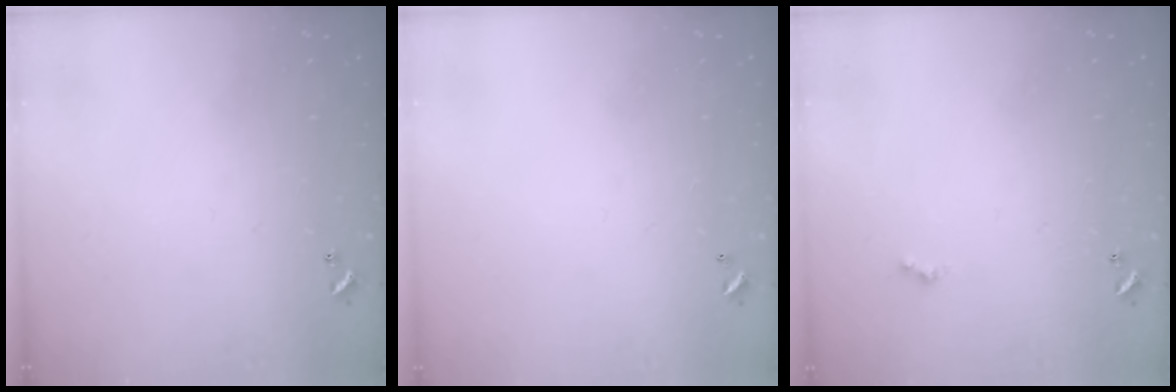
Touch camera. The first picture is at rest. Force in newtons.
{"total": 2.8, "press": 2.8, "slide": 0.1}
{"total": 0.8, "press": 0.5, "slide": 0.5}